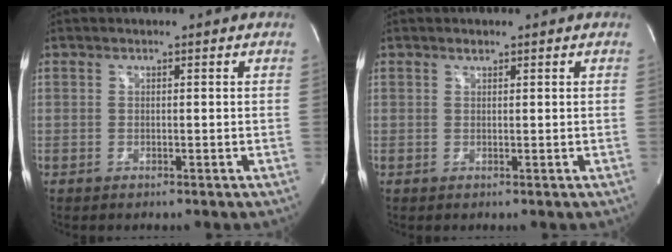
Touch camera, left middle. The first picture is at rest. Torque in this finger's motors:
{"motor_torque": [0.14, 0.09, -0.07, 0.02]}